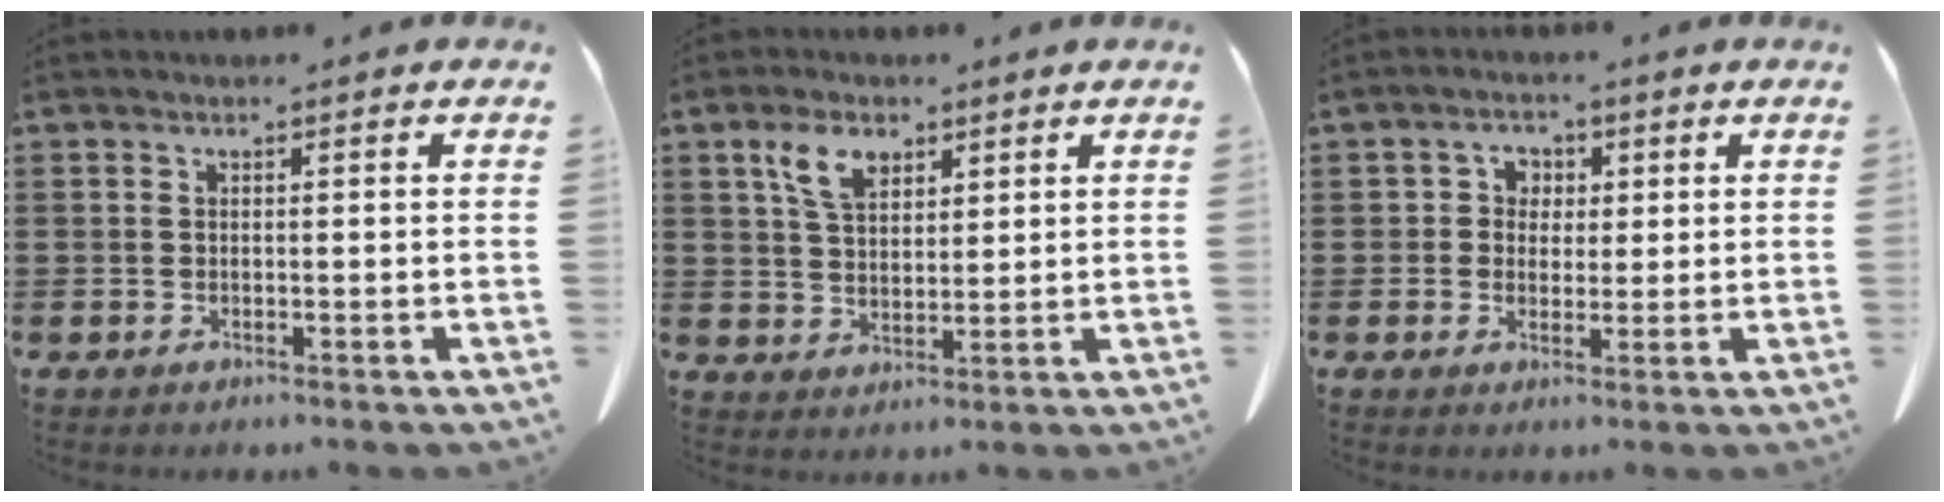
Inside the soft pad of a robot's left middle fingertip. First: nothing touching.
{"total": 5.5, "force": [3.2, 3.2, 3.2], "torque": [-0.068, 0.008, 0.057]}
{"total": 2.9, "force": [0.8, 2.8, 0.6], "torque": [-0.019, 0.007, 0.010]}